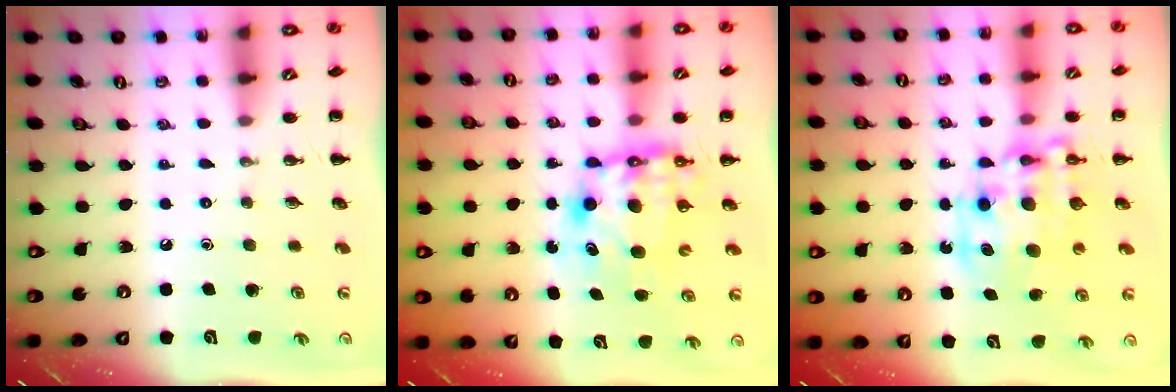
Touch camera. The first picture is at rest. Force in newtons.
{"total": 8.5, "press": 8.2, "slide": 2.2}
{"total": 12.9, "press": 12.6, "slide": 3.1}